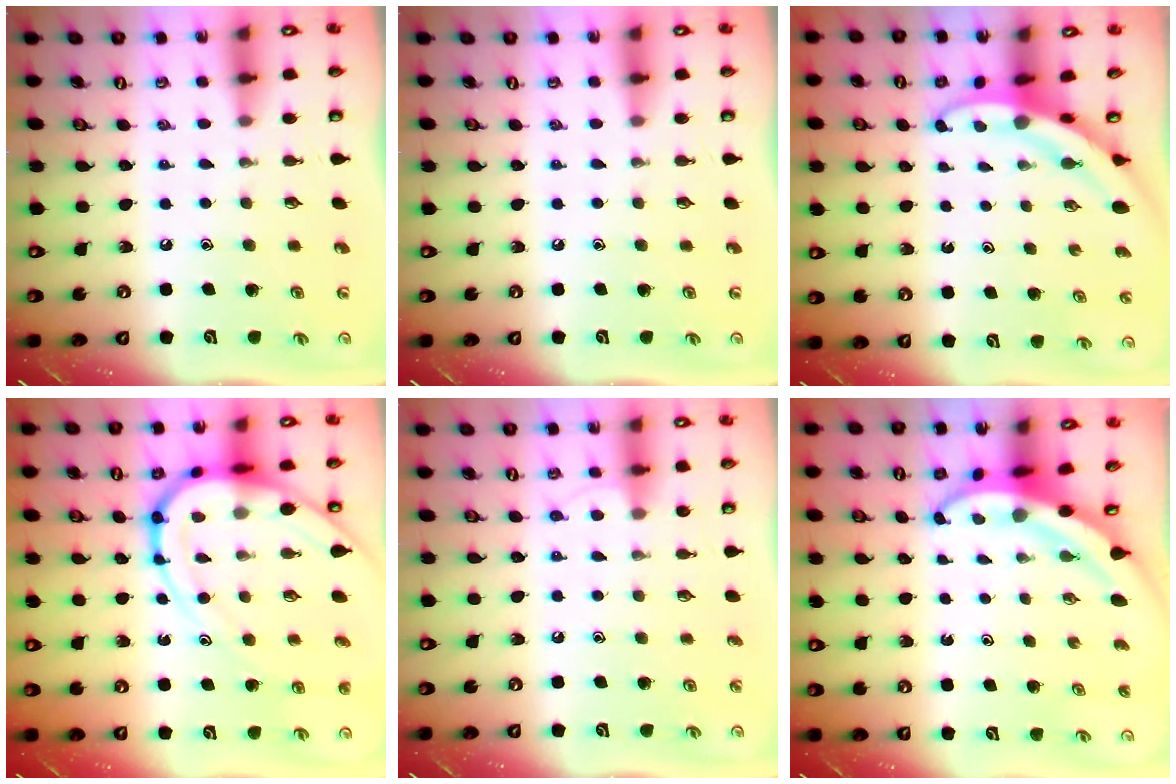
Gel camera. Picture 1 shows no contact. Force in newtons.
{"total": 0.0}
{"total": 3.2, "press": 3.2, "slide": 0.2}
{"total": 14.1, "press": 14.1, "slide": 1.2}
{"total": 4.3, "press": 4.2, "slide": 0.5}
{"total": 4.3, "press": 4.3, "slide": 0.5}